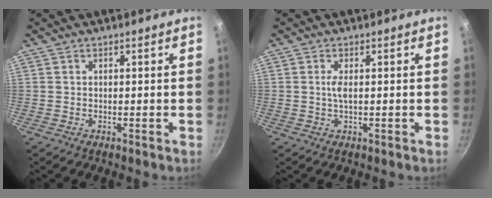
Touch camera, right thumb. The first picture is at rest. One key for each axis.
{"total": 2.1, "fx": 0.1, "fy": 0.5, "fz": 2.0, "tx": -0.050, "ty": 0.000, "tz": 0.004}